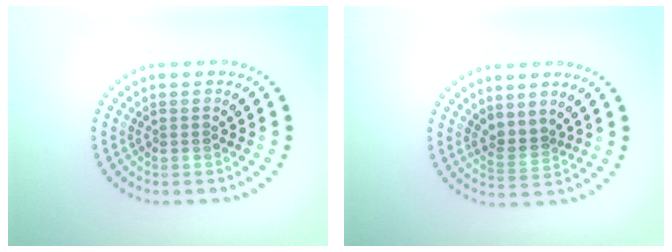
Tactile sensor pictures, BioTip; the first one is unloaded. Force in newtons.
{"total": 1.7, "press": 1.1, "slide": 1.3}